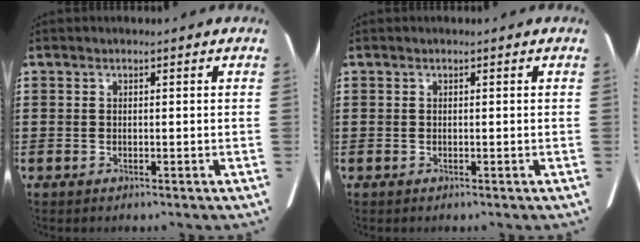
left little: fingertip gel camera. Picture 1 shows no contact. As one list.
[{"total": 0.0}]